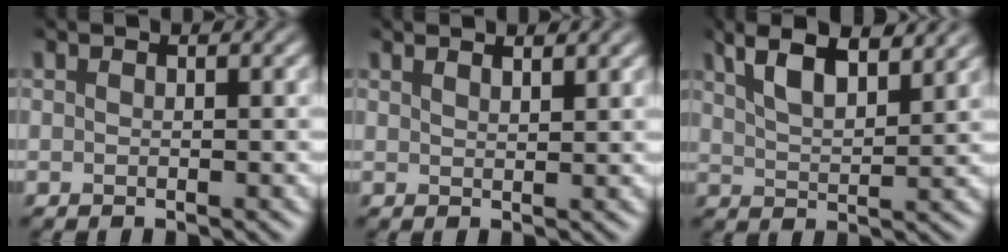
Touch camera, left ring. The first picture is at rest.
{"total": 1.3, "force": [1.2, -0.1, 0.5], "torque": [-0.010, -0.001, 0.025]}
{"total": 5.6, "force": [4.0, 1.6, 3.6], "torque": [-0.063, 0.019, 0.064]}